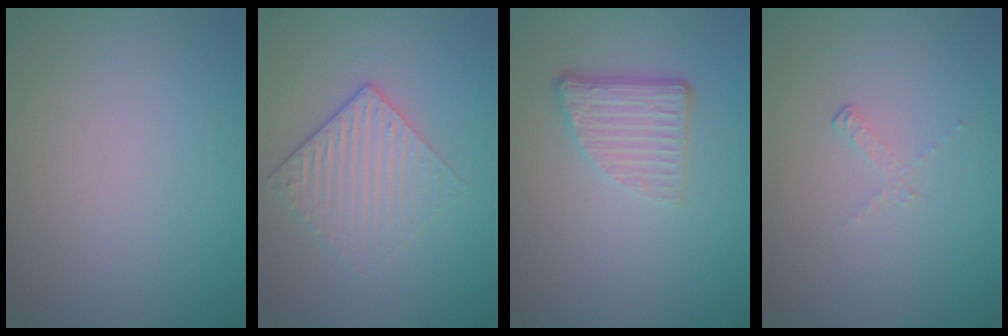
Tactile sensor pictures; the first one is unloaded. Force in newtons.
{"total": 3.0, "press": 2.6, "slide": 1.6}
{"total": 3.8, "press": 2.6, "slide": 2.8}
{"total": 0.8, "press": 0.3, "slide": 0.7}